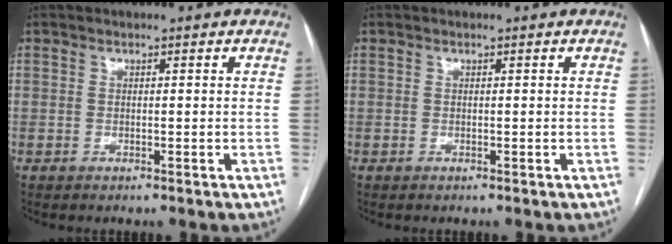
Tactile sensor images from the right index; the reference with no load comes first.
{"total": 0.0}